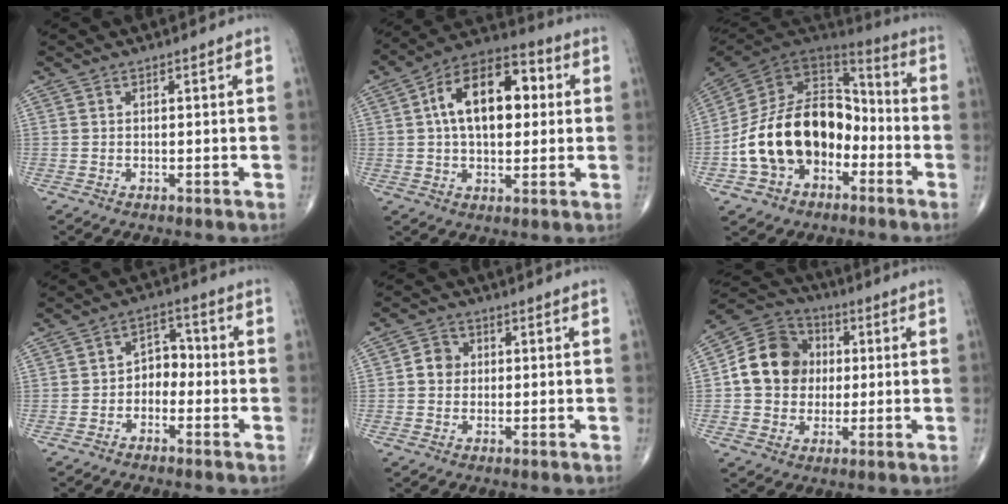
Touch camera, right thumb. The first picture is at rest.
{"total": 16.7, "force": [2.9, 9.6, 13.3], "torque": [-0.194, 0.024, 0.040]}
{"total": 21.2, "force": [-5.8, 15.0, 13.9], "torque": [-0.220, 0.069, -0.100]}
{"total": 5.1, "force": [-1.5, 3.9, 3.0], "torque": [-0.023, 0.031, -0.041]}
{"total": 3.7, "force": [0.2, 3.4, 1.5], "torque": [-0.008, 0.006, -0.003]}
{"total": 13.4, "force": [1.0, 11.7, 6.6], "torque": [-0.089, 0.019, 0.010]}